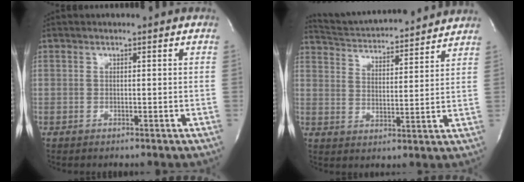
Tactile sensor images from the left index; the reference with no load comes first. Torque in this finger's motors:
{"motor_torque": [-0.39, -0.50, 0.07, 0.06]}